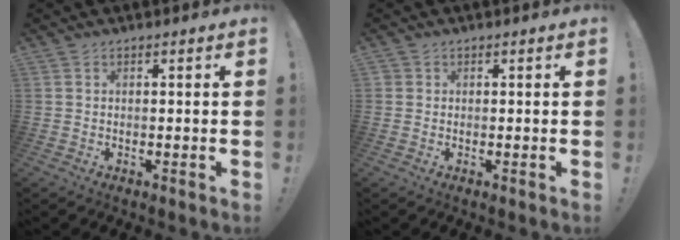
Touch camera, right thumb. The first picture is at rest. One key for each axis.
{"total": 0.9, "fx": 0.2, "fy": 0.8, "fz": 0.2, "tx": -0.012, "ty": 0.005, "tz": 0.006}